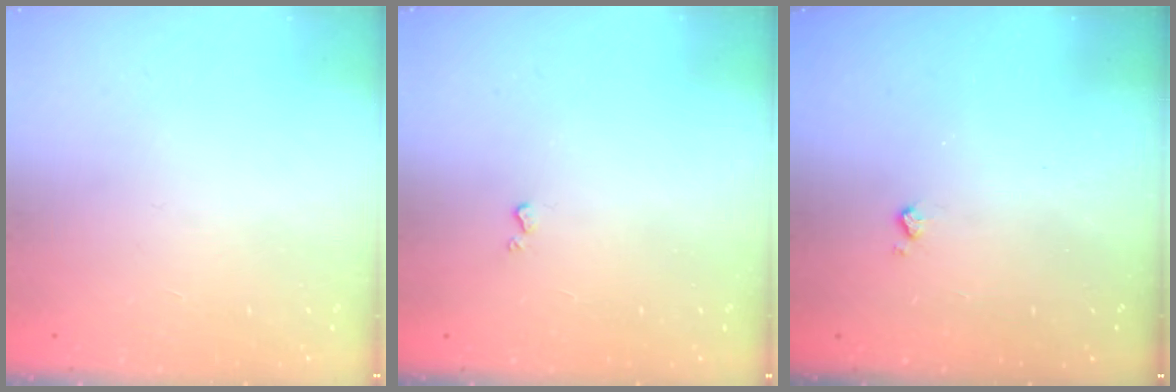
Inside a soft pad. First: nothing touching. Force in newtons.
{"total": 0.7, "press": 0.7, "slide": 0.2}
{"total": 3.8, "press": 3.8, "slide": 0.6}